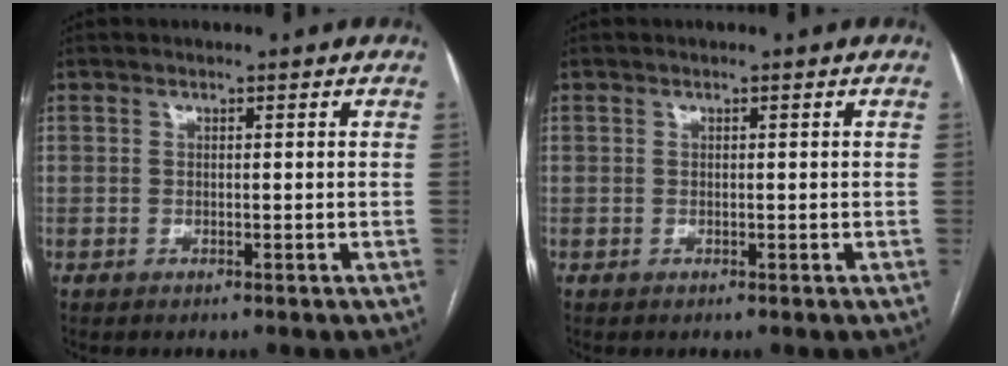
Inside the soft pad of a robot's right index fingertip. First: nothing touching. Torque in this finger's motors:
{"motor_torque": [-0.13, 0.06, -0.03, 0.00]}